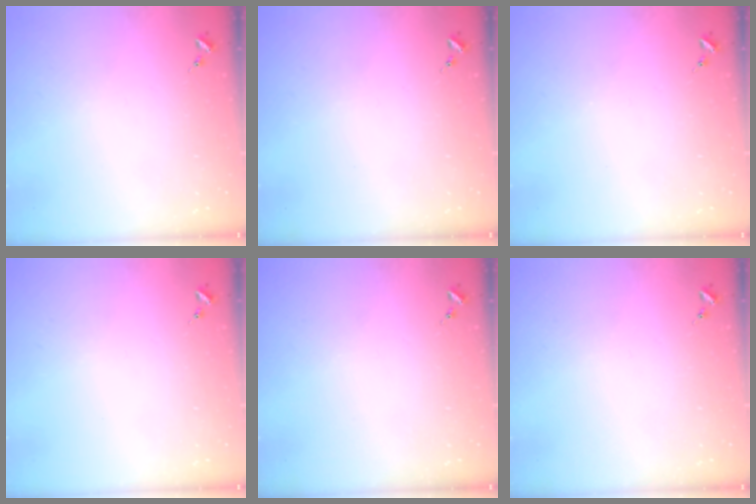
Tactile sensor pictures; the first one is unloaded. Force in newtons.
{"total": 0.0}
{"total": 0.0}
{"total": 0.0}
{"total": 0.0}
{"total": 0.0}